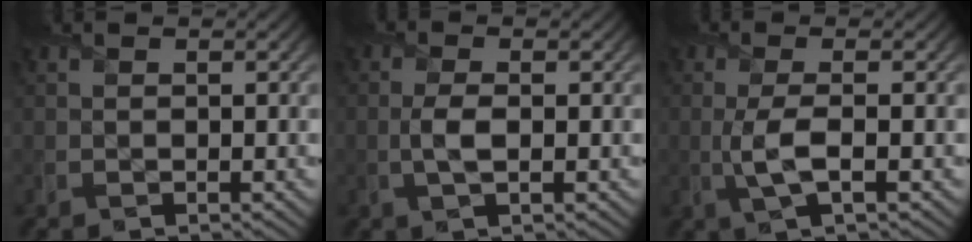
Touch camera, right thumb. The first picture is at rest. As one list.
[{"total": 2.6, "force": [-0.2, 1.0, 2.4], "torque": [-0.059, 0.002, -0.007]}, {"total": 3.8, "force": [-0.5, 0.9, 3.6], "torque": [-0.082, 0.001, -0.016]}]